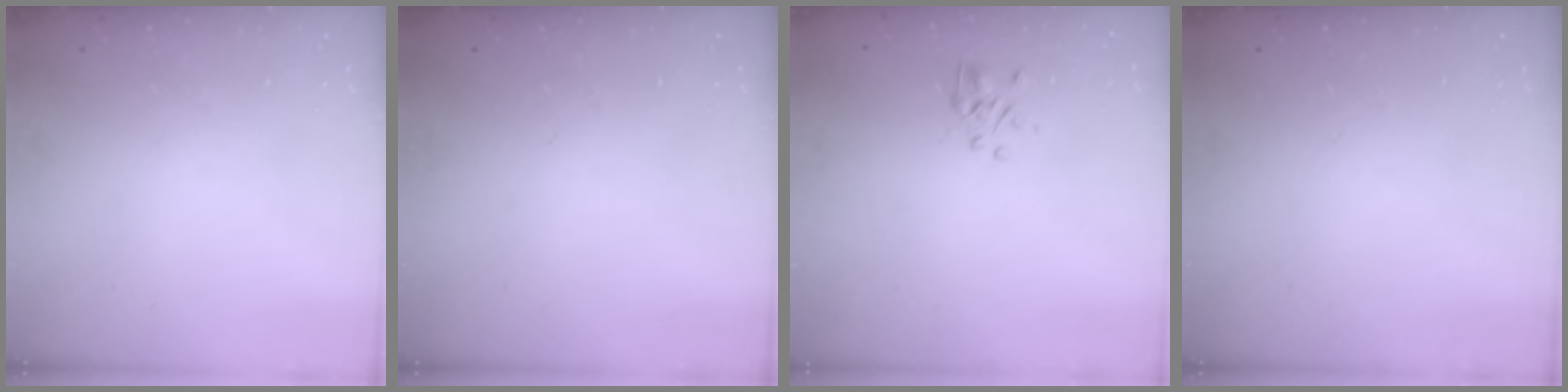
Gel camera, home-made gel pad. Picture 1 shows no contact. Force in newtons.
{"total": 0.0}
{"total": 2.2, "press": 2.0, "slide": 1.0}
{"total": 0.0}